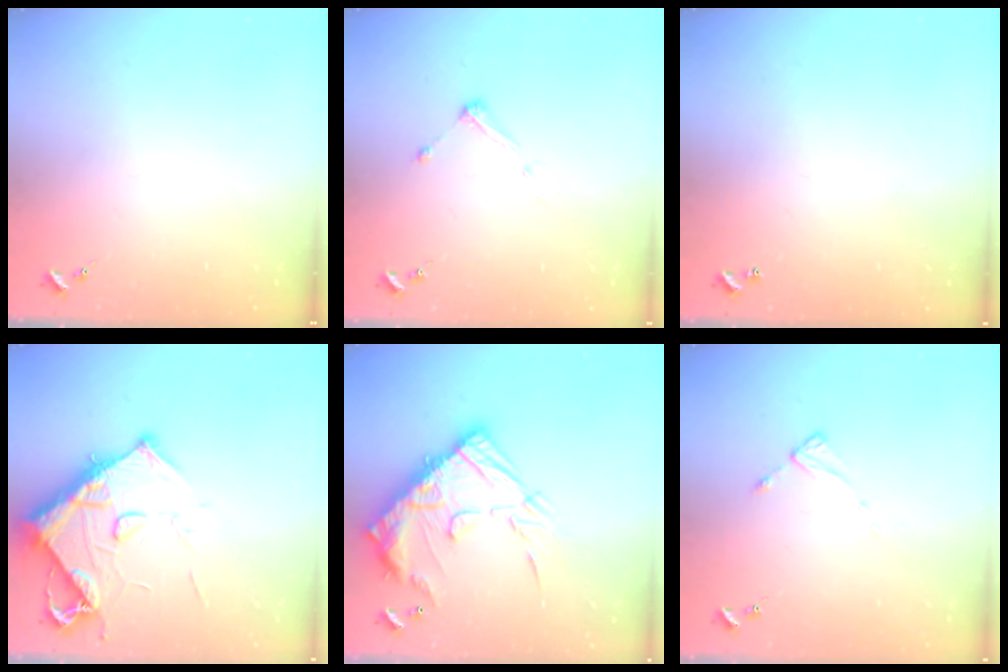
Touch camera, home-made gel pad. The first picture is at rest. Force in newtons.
{"total": 3.4, "press": 3.4, "slide": 0.4}
{"total": 0.9, "press": 0.9, "slide": 0.2}
{"total": 13.1, "press": 13.1, "slide": 1.4}
{"total": 21.0, "press": 21.0, "slide": 1.6}
{"total": 1.9, "press": 1.8, "slide": 0.3}